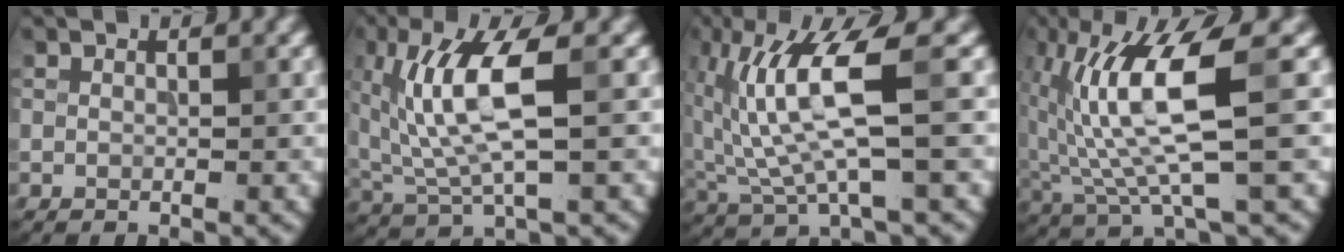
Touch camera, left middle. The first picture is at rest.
{"total": 7.7, "force": [1.8, 2.5, 7.0], "torque": [-0.152, -0.006, 0.037]}
{"total": 7.7, "force": [1.4, 1.8, 7.4], "torque": [-0.155, -0.006, 0.033]}
{"total": 8.1, "force": [1.0, 1.6, 7.8], "torque": [-0.154, -0.005, 0.028]}